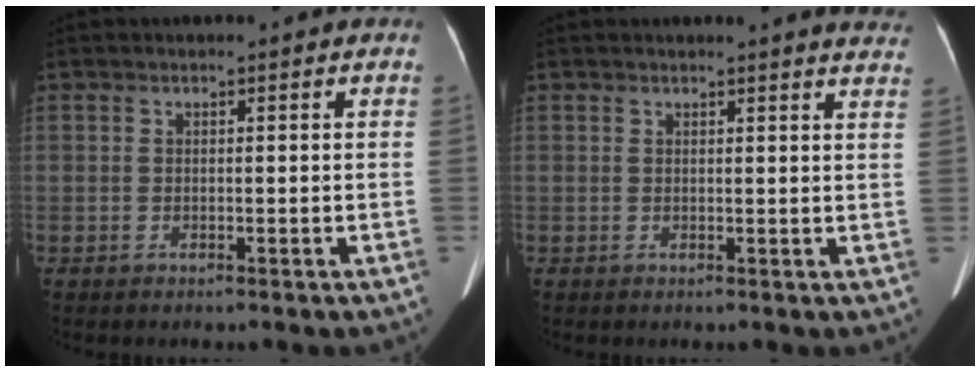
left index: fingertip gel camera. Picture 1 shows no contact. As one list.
[{"total": 9.3, "force": [8.9, 0.5, 2.7], "torque": [-0.018, -0.026, 0.072]}]